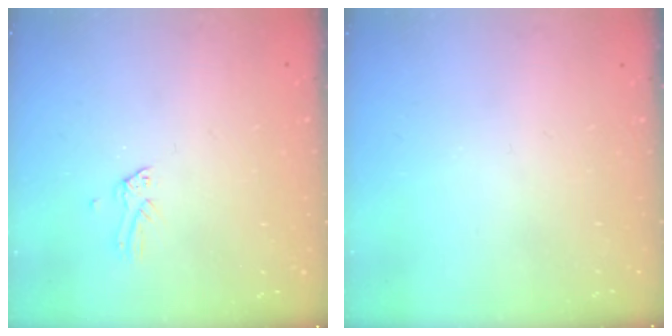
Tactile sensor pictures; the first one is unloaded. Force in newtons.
{"total": 0.0}